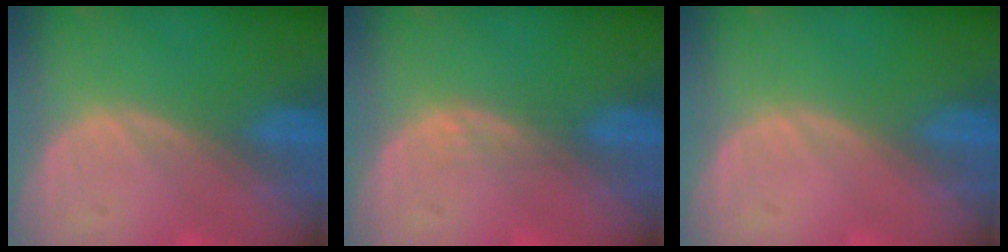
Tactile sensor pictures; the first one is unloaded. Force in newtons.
{"total": 1.1, "press": 1.1, "slide": 0.1}
{"total": 0.0}